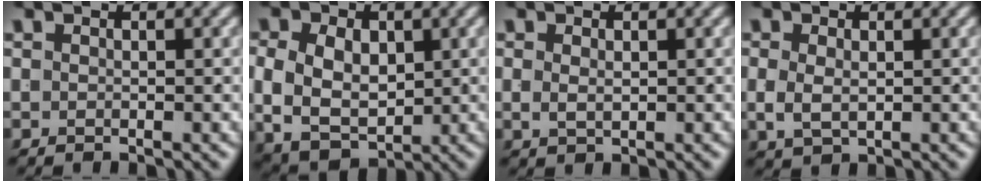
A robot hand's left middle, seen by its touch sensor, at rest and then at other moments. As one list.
[{"total": 10.3, "force": [-0.6, 8.5, 5.6], "torque": [-0.110, -0.020, -0.011]}, {"total": 0.8, "force": [0.4, 0.3, 0.7], "torque": [-0.011, -0.001, 0.014]}, {"total": 2.0, "force": [0.1, 1.3, 1.5], "torque": [-0.038, -0.008, 0.014]}]